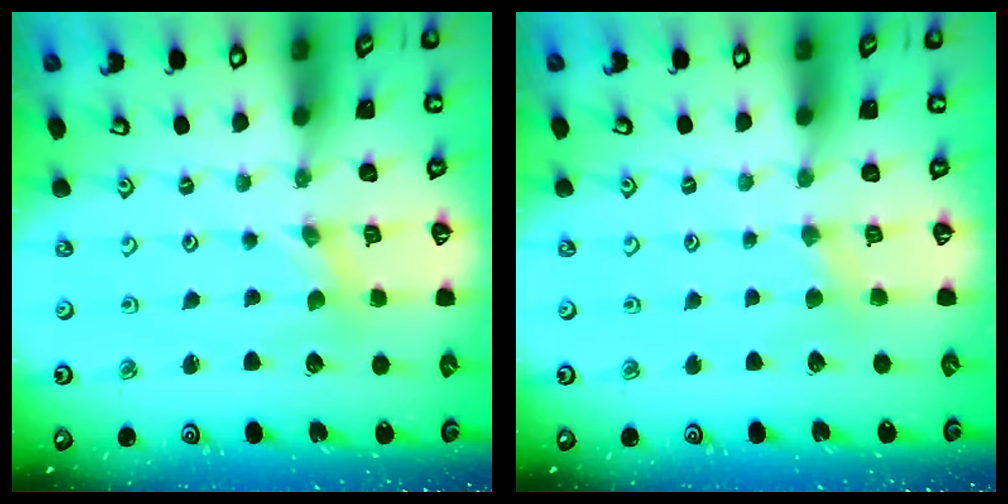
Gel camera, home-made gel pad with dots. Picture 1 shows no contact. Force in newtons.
{"total": 2.7, "press": 2.6, "slide": 0.4}